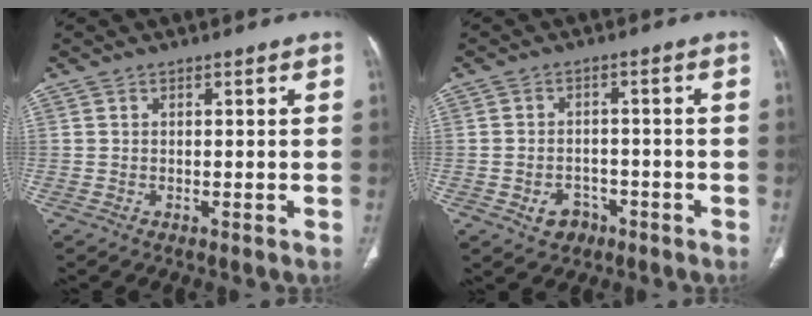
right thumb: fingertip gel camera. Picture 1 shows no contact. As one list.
[{"total": 4.7, "force": [-2.3, 3.6, 1.9], "torque": [-0.016, 0.021, -0.027]}]